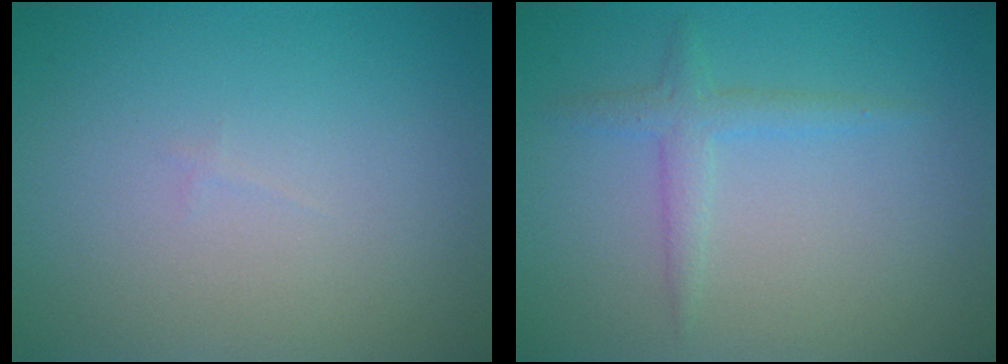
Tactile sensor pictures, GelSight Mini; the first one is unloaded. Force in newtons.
{"total": 1.8, "press": 1.7, "slide": 0.1}